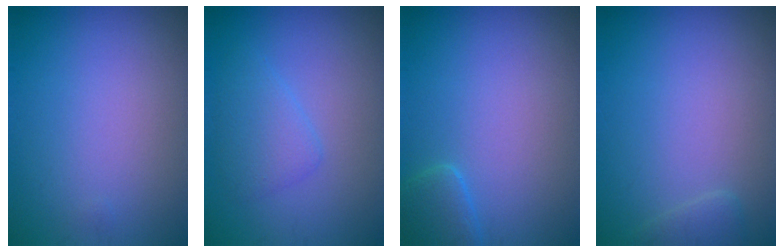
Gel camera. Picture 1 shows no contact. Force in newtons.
{"total": 2.4, "press": 2.4, "slide": 0.1}
{"total": 2.1, "press": 2.1, "slide": 0.2}
{"total": 1.2, "press": 1.2, "slide": 0.1}